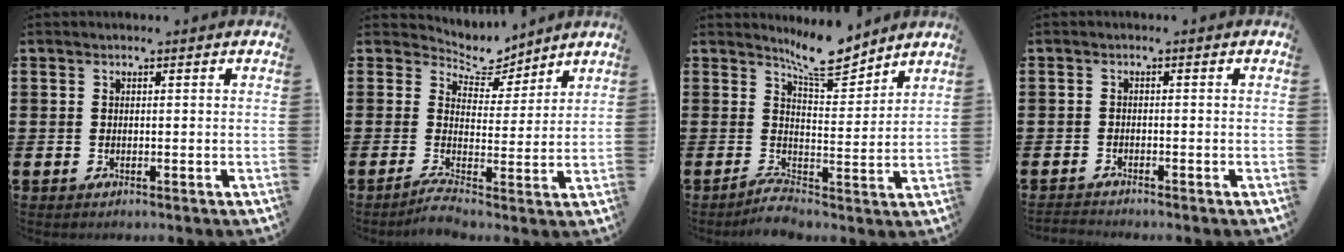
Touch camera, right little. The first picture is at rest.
{"total": 5.0, "force": [3.7, 2.2, 2.6], "torque": [-0.047, -0.033, 0.057]}
{"total": 7.0, "force": [5.3, 2.2, 4.1], "torque": [-0.064, -0.037, 0.089]}
{"total": 0.9, "force": [-0.9, 0.0, 0.0], "torque": [-0.001, -0.002, -0.019]}